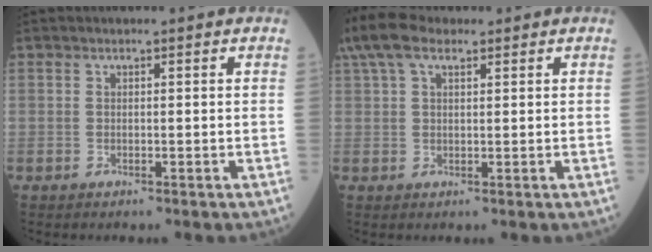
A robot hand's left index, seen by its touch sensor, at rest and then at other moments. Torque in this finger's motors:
{"motor_torque": [0.78, -0.68, 0.19, 0.10]}